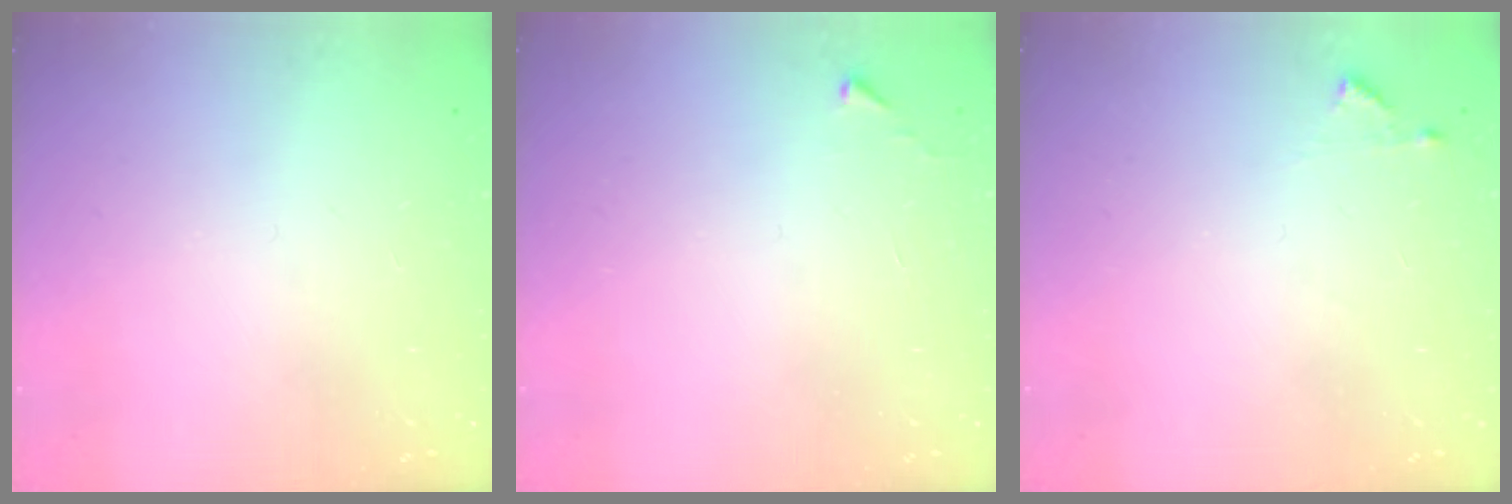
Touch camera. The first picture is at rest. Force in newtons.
{"total": 2.7, "press": 2.6, "slide": 0.4}
{"total": 4.4, "press": 4.3, "slide": 0.4}